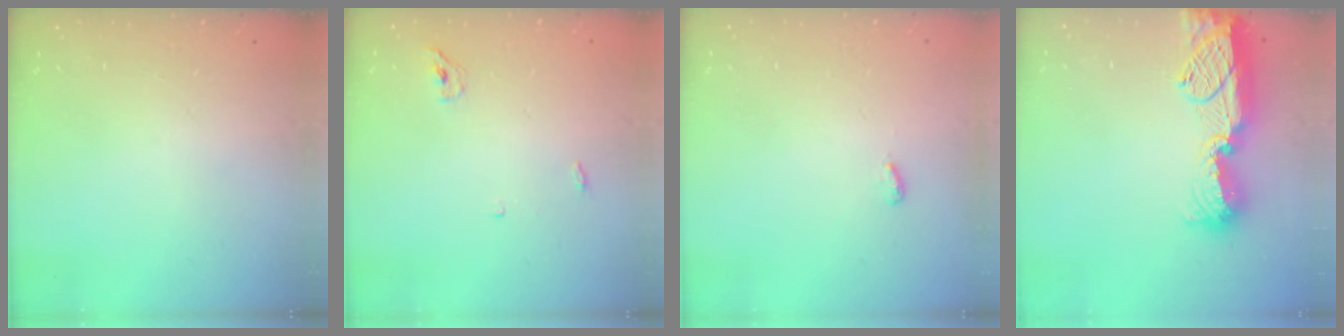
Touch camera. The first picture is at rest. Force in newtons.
{"total": 3.4, "press": 3.4, "slide": 0.7}
{"total": 3.2, "press": 3.1, "slide": 0.4}
{"total": 17.4, "press": 16.6, "slide": 5.5}